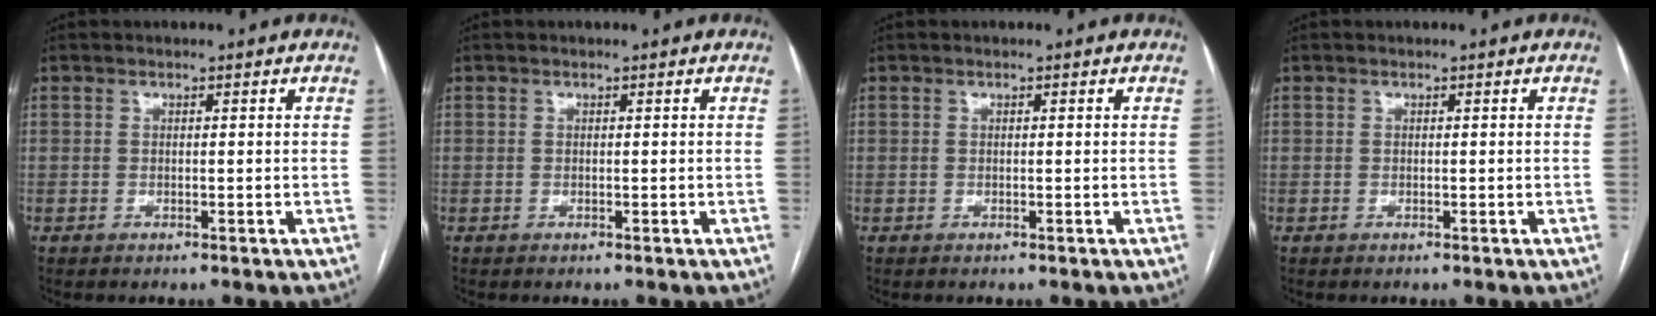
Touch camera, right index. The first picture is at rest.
{"total": 0.0}
{"total": 0.0}
{"total": 0.0}